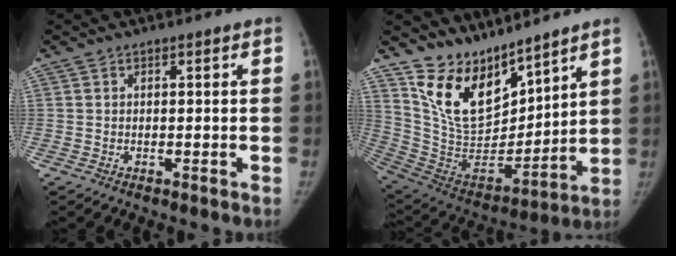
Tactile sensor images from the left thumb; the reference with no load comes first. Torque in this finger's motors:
{"motor_torque": [1.77, 1.70, 1.16, -1.62, 0.08]}